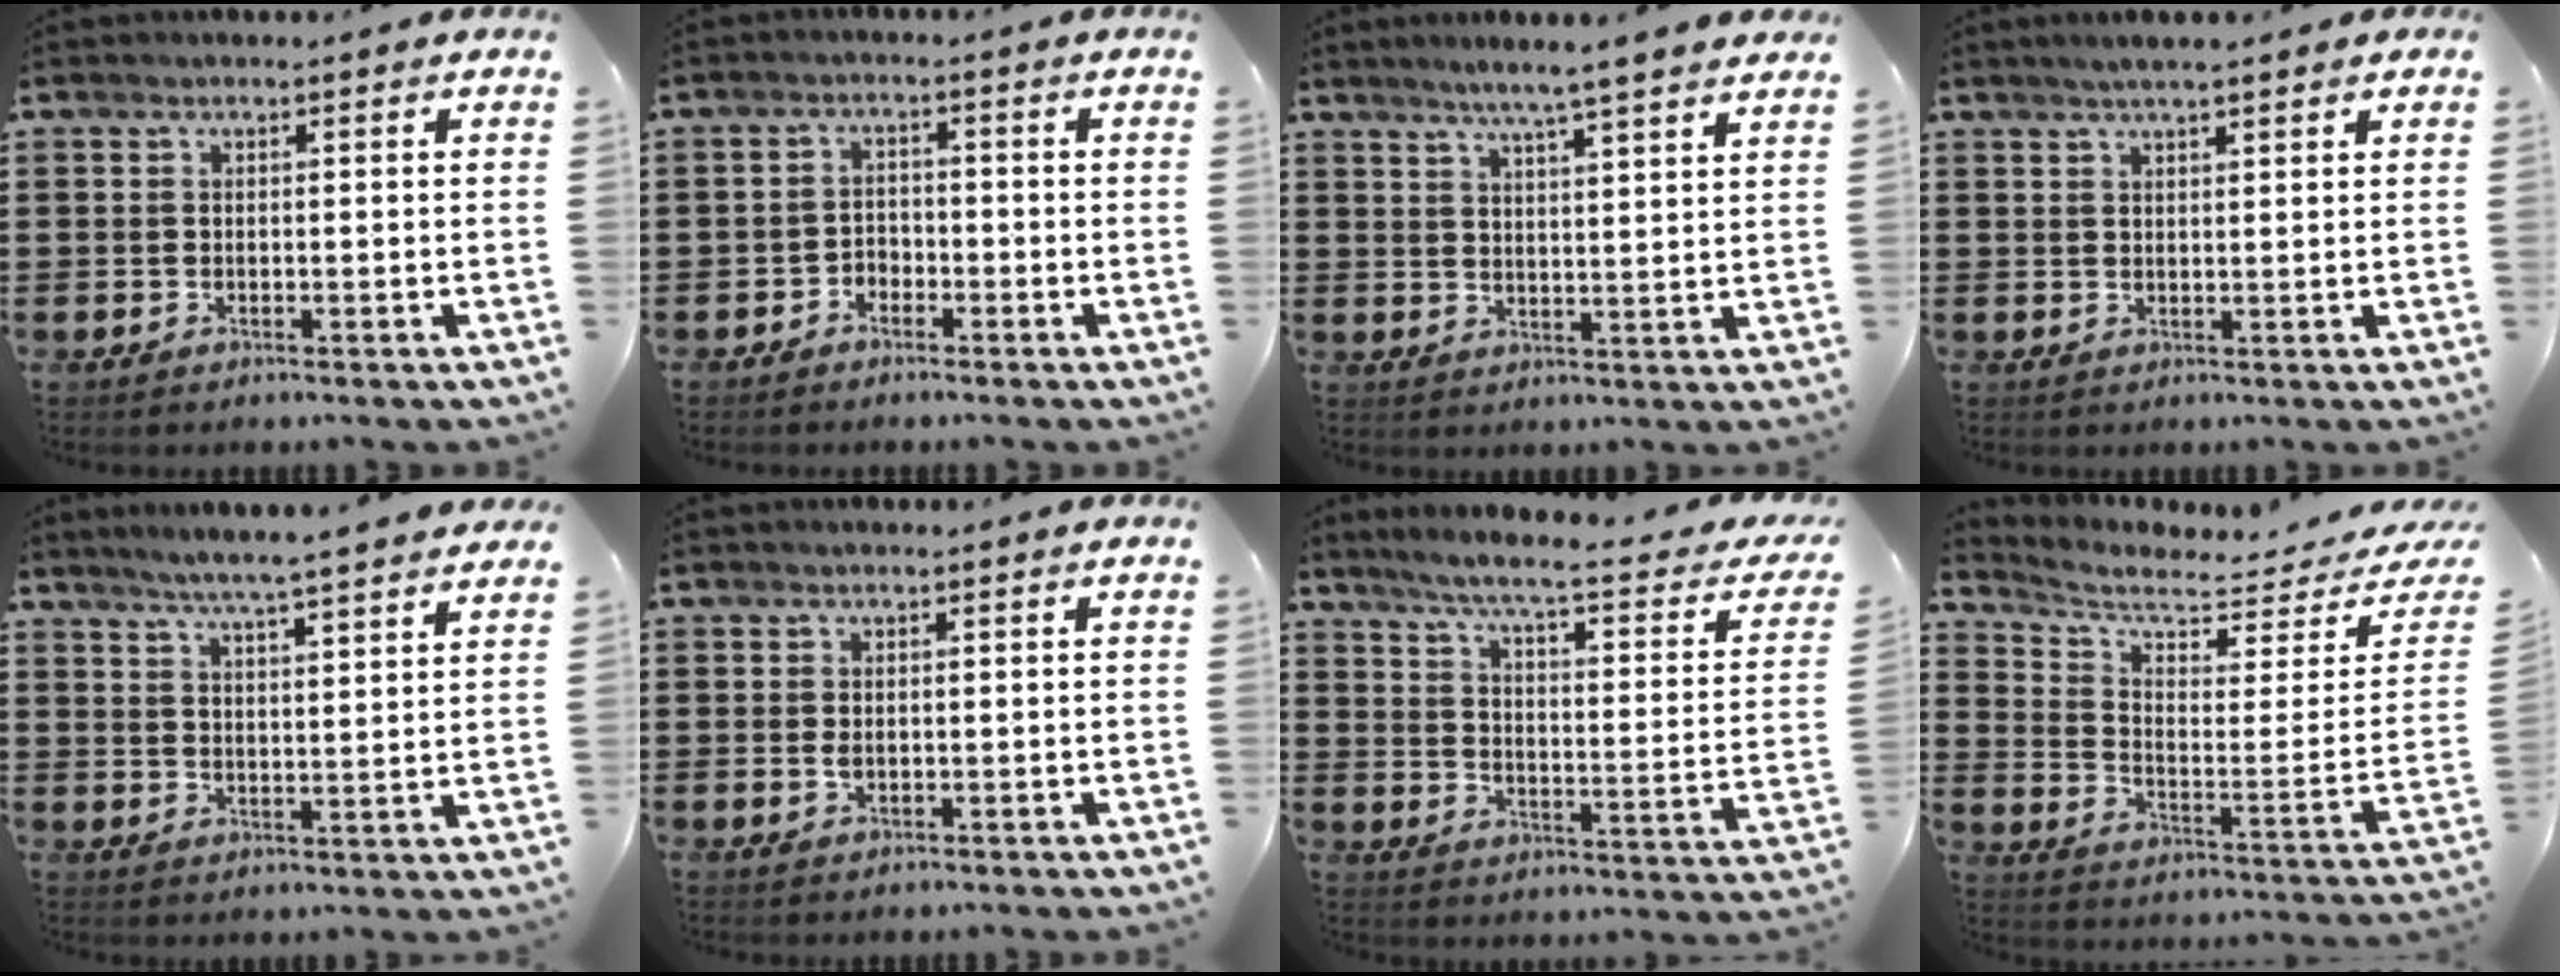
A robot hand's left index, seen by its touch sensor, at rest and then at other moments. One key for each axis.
{"total": 2.2, "fx": -2.0, "fy": 0.9, "fz": 0.1, "tx": -0.009, "ty": 0.001, "tz": -0.045}
{"total": 4.8, "fx": 4.1, "fy": -0.9, "fz": 2.2, "tx": -0.057, "ty": -0.018, "tz": 0.069}
{"total": 2.7, "fx": 2.2, "fy": 0.3, "fz": 1.6, "tx": -0.035, "ty": 0.006, "tz": 0.041}
{"total": 4.8, "fx": 4.4, "fy": -0.8, "fz": 1.5, "tx": -0.047, "ty": -0.027, "tz": 0.076}
{"total": 1.0, "fx": 0.1, "fy": 0.5, "fz": 0.9, "tx": -0.020, "ty": 0.002, "tz": 0.001}
{"total": 6.6, "fx": 4.9, "fy": -0.4, "fz": 4.3, "tx": -0.105, "ty": -0.037, "tz": 0.074}
{"total": 5.4, "fx": 4.8, "fy": 0.6, "fz": 2.5, "tx": -0.076, "ty": -0.050, "tz": 0.080}